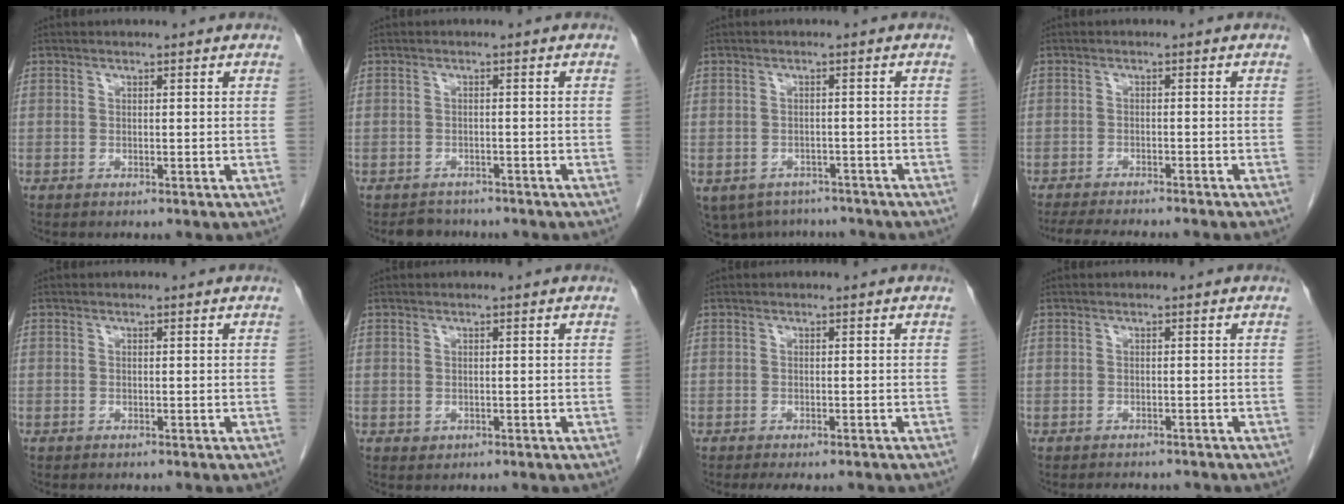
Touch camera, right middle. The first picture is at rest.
{"total": 2.6, "force": [-2.3, 1.1, -0.2], "torque": [-0.006, -0.003, -0.035]}
{"total": 9.2, "force": [-7.0, 5.5, 2.4], "torque": [-0.057, 0.000, -0.085]}
{"total": 10.6, "force": [-9.3, 1.3, 4.8], "torque": [-0.067, -0.016, -0.128]}
{"total": 0.0}
{"total": 0.6, "force": [-0.2, 0.6, 0.2], "torque": [-0.007, -0.001, 0.002]}
{"total": 4.4, "force": [-3.7, 1.2, 2.1], "torque": [-0.023, -0.010, -0.049]}
{"total": 3.8, "force": [-3.5, 1.2, 0.9], "torque": [-0.013, -0.004, -0.044]}